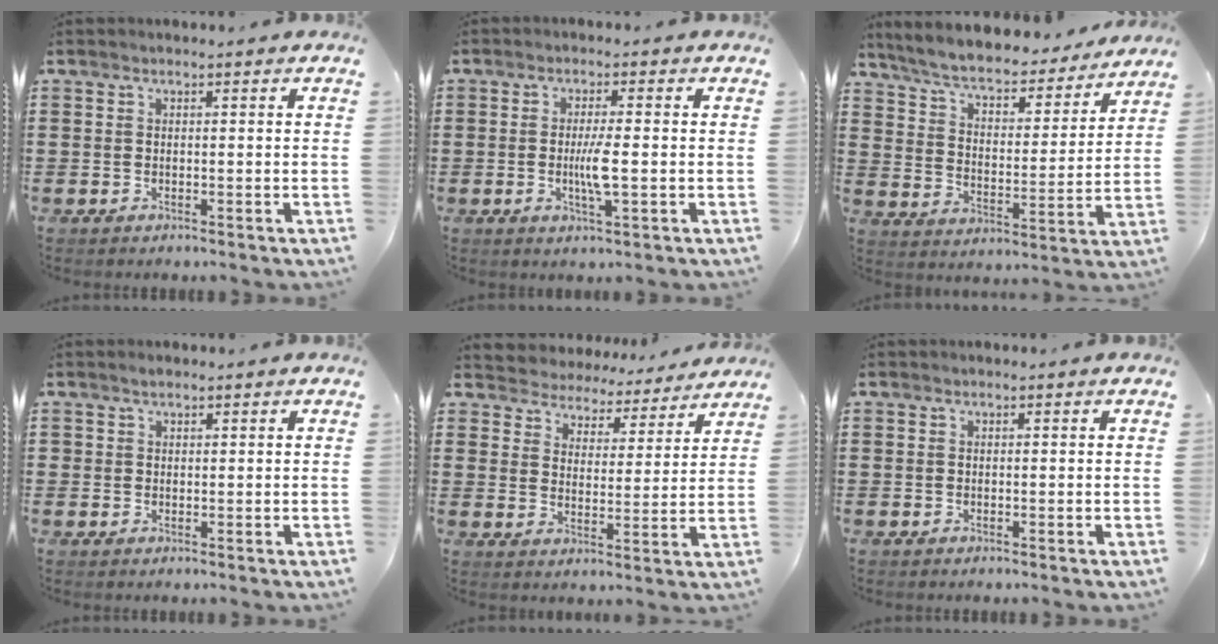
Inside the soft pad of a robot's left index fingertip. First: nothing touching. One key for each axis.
{"total": 4.3, "fx": -0.5, "fy": 0.5, "fz": 4.2, "tx": -0.082, "ty": -0.003, "tz": -0.013}
{"total": 6.2, "fx": 5.6, "fy": 0.8, "fz": 2.4, "tx": -0.072, "ty": -0.037, "tz": 0.092}
{"total": 0.9, "fx": 0.7, "fy": 0.5, "fz": 0.3, "tx": -0.007, "ty": 0.005, "tz": 0.012}
{"total": 4.4, "fx": 4.3, "fy": 0.3, "fz": -0.8, "tx": -0.013, "ty": -0.036, "tz": 0.071}
{"total": 0.0}